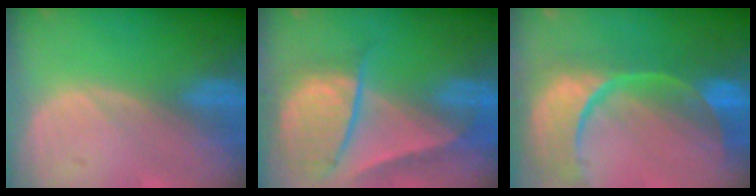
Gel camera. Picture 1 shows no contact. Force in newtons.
{"total": 9.4, "press": 8.1, "slide": 4.7}
{"total": 13.8, "press": 10.9, "slide": 8.4}